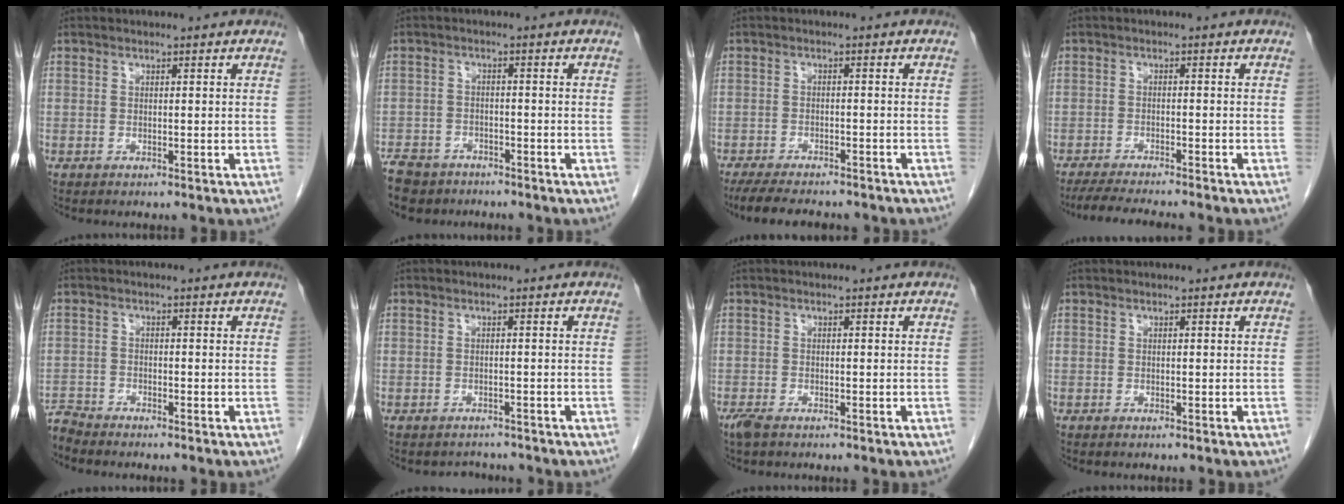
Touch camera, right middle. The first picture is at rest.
{"total": 7.7, "force": [-6.2, 4.1, 2.2], "torque": [-0.042, -0.006, -0.100]}
{"total": 11.2, "force": [-9.6, 2.8, 5.2], "torque": [-0.080, -0.011, -0.133]}
{"total": 7.7, "force": [-6.8, 0.1, 3.5], "torque": [-0.051, -0.017, -0.108]}
{"total": 2.7, "force": [-2.7, -0.4, -0.3], "torque": [0.012, -0.013, -0.050]}
{"total": 2.0, "force": [-1.8, 0.7, -0.4], "torque": [0.000, -0.004, -0.027]}
{"total": 2.2, "force": [-1.6, 0.7, 1.4], "torque": [-0.035, -0.008, -0.028]}
{"total": 0.0}